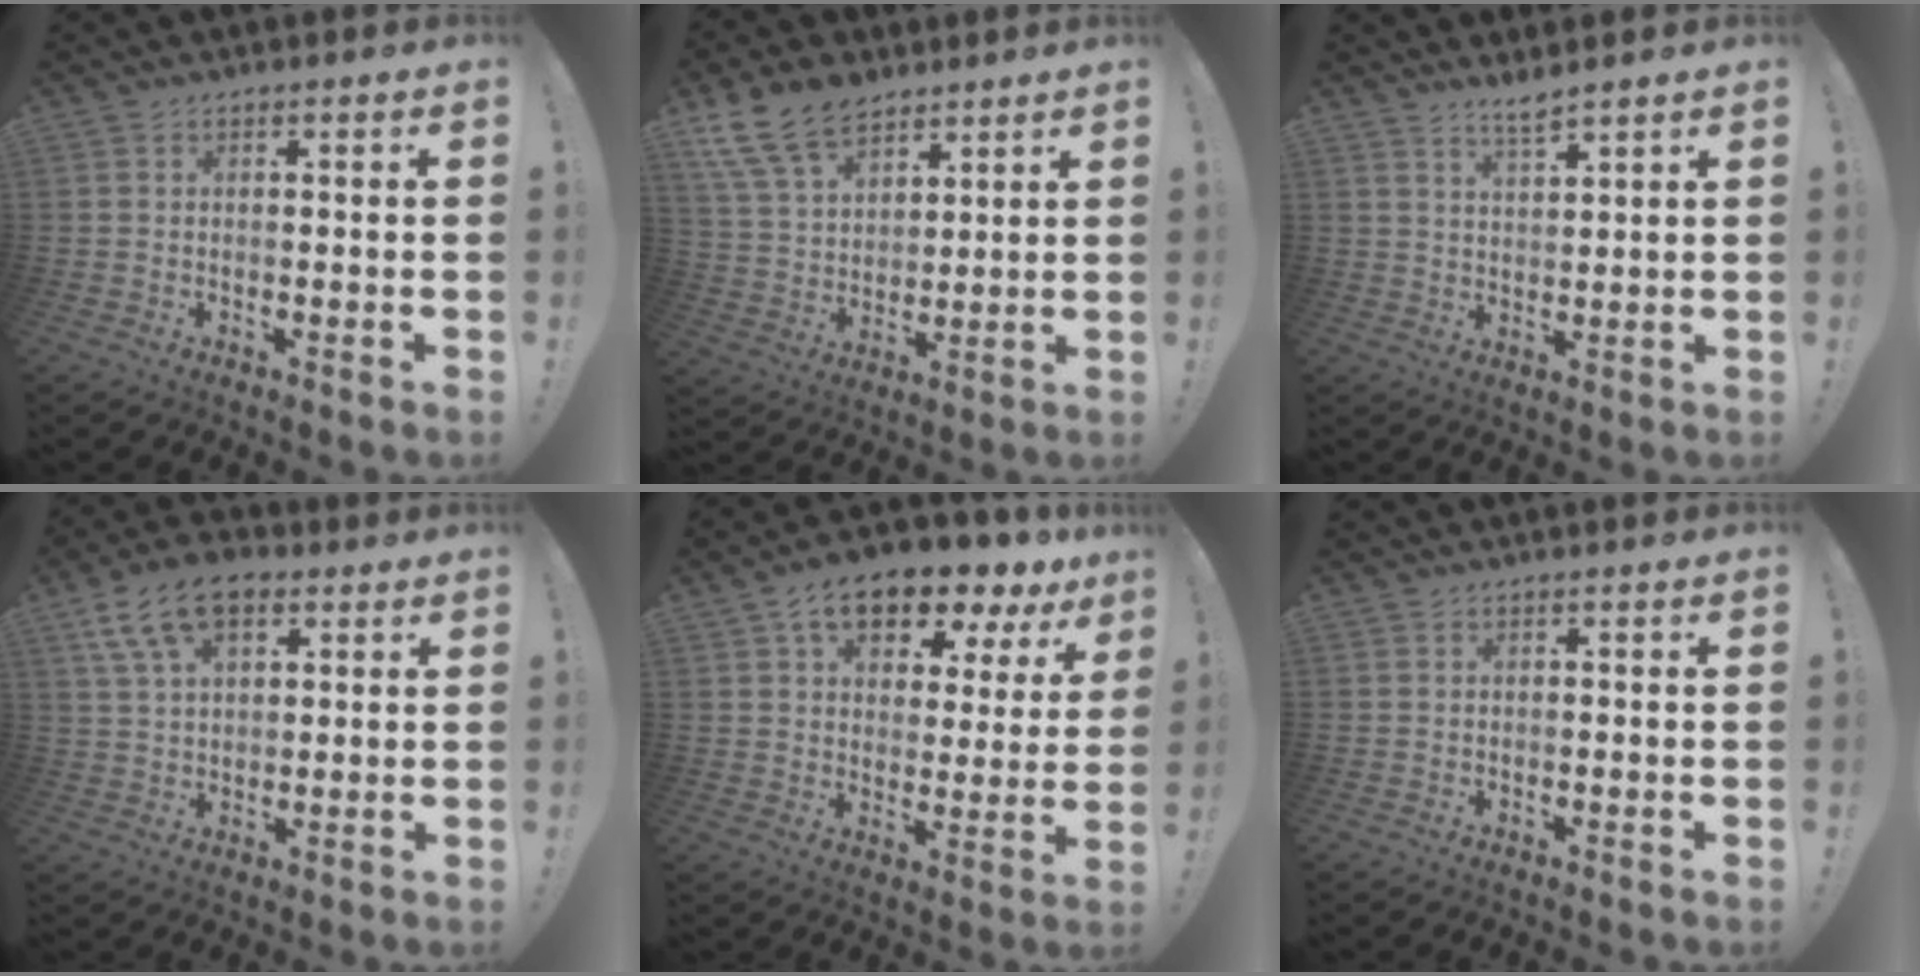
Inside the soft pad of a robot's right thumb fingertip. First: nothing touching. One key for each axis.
{"total": 14.1, "fx": 10.0, "fy": 7.8, "fz": 6.2, "tx": -0.128, "ty": -0.052, "tz": 0.193}
{"total": 4.1, "fx": 3.7, "fy": 0.1, "fz": 1.8, "tx": -0.031, "ty": -0.027, "tz": 0.063}
{"total": 12.5, "fx": 6.2, "fy": 7.0, "fz": 8.2, "tx": -0.154, "ty": -0.012, "tz": 0.118}
{"total": 12.2, "fx": 7.9, "fy": 6.1, "fz": 6.9, "tx": -0.106, "ty": -0.052, "tz": 0.139}
{"total": 0.0}